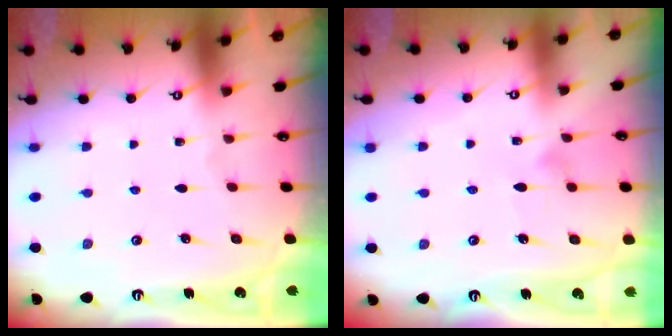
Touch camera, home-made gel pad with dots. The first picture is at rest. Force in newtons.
{"total": 5.9, "press": 5.9, "slide": 0.4}